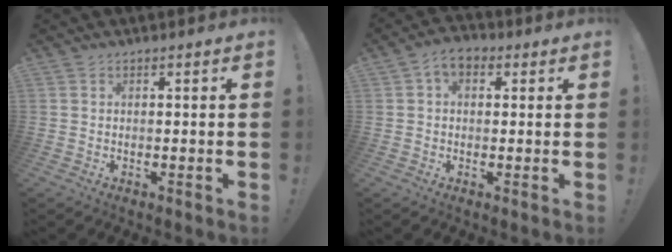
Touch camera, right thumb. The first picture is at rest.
{"total": 5.3, "force": [1.6, 3.5, 3.6], "torque": [-0.058, 0.002, 0.031]}